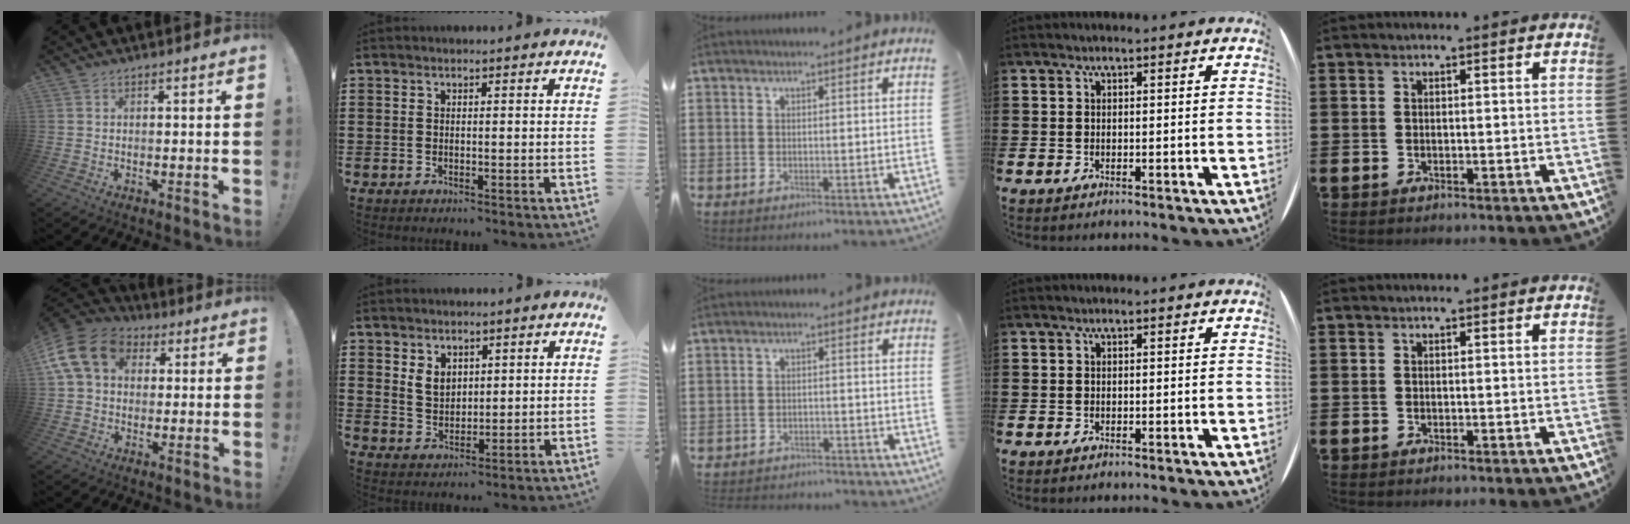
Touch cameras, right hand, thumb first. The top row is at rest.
{"thumb": {"total": 15.2, "force": [4.7, 11.6, 8.6], "torque": [-0.150, -0.003, 0.093]}, "index": {"total": 3.6, "force": [2.0, 2.6, 1.5], "torque": [-0.038, 0.011, 0.037]}, "middle": {"total": 2.6, "force": [-2.6, 0.4, -0.2], "torque": [-0.005, -0.002, -0.056]}}